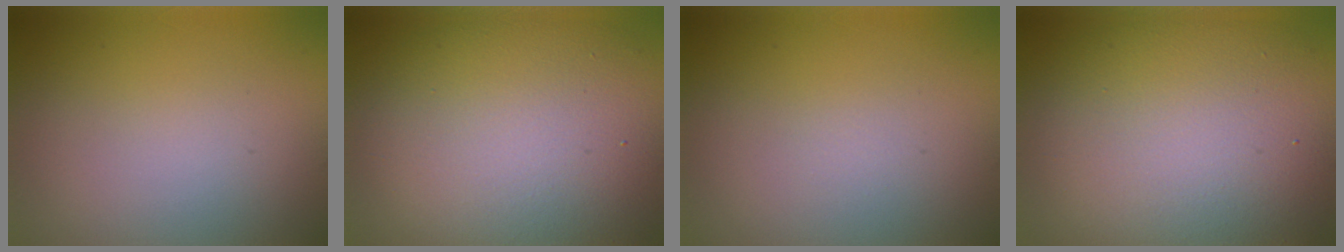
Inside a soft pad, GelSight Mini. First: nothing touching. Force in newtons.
{"total": 13.2, "press": 13.2, "slide": 0.2}
{"total": 0.0}
{"total": 12.8, "press": 12.8, "slide": 0.6}